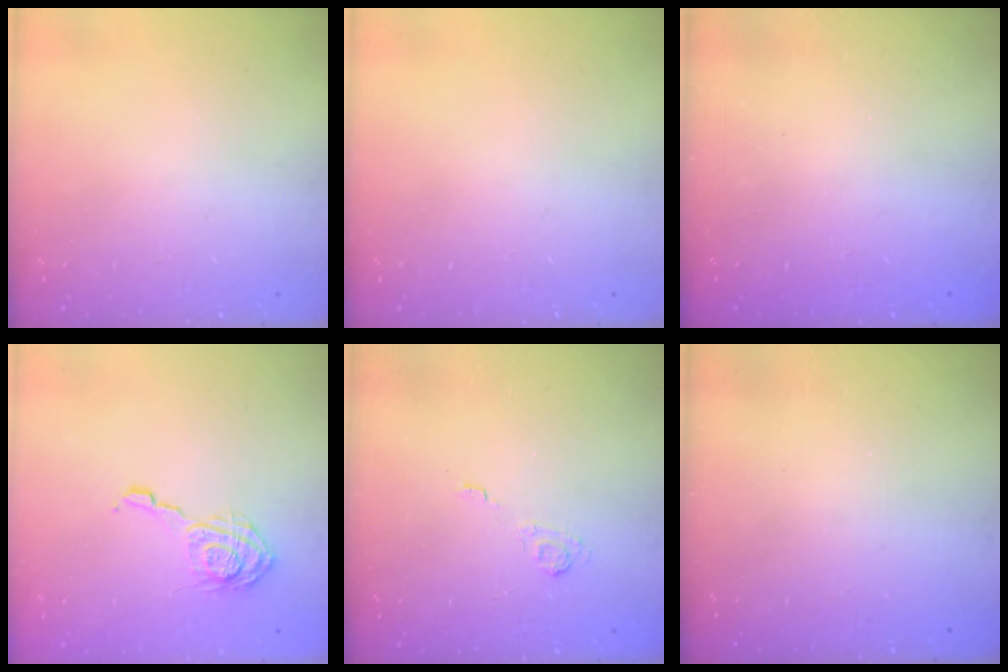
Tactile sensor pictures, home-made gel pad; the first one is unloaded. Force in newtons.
{"total": 0.0}
{"total": 2.4, "press": 2.3, "slide": 0.8}
{"total": 13.8, "press": 13.8, "slide": 0.5}
{"total": 2.0, "press": 1.5, "slide": 1.3}
{"total": 2.4, "press": 2.2, "slide": 0.8}